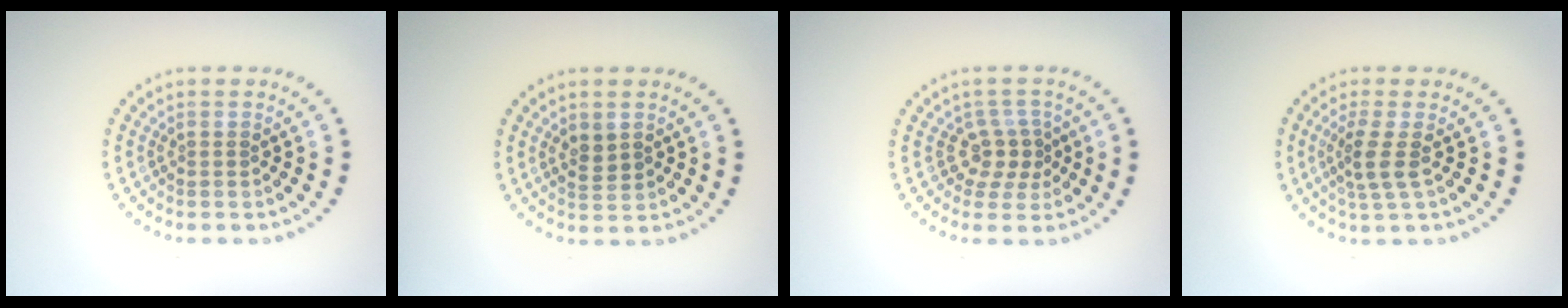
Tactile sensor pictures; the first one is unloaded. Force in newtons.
{"total": 1.7, "press": 1.6, "slide": 0.5}
{"total": 2.5, "press": 1.9, "slide": 1.7}
{"total": 2.5, "press": 1.9, "slide": 1.6}